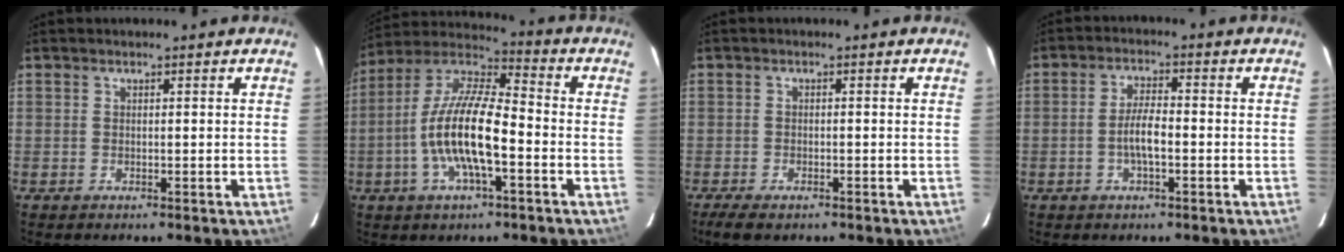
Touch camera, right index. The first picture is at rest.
{"total": 15.0, "force": [-4.1, 4.3, 13.8], "torque": [-0.271, -0.002, -0.083]}
{"total": 3.8, "force": [-2.9, 1.2, 2.1], "torque": [-0.056, -0.016, -0.050]}
{"total": 4.7, "force": [-1.4, 1.3, 4.3], "torque": [-0.086, 0.003, -0.025]}